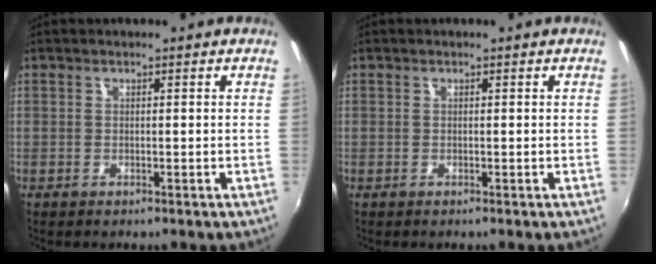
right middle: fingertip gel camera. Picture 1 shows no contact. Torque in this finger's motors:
{"motor_torque": [0.00, 0.00, 0.00, 0.00]}